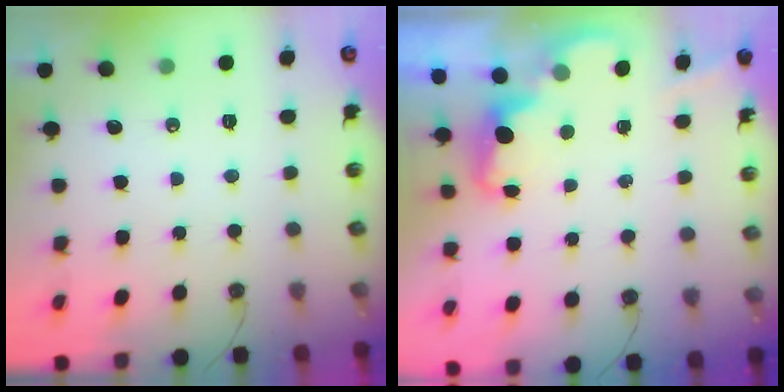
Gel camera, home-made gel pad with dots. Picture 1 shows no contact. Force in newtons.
{"total": 2.0, "press": 1.9, "slide": 0.6}